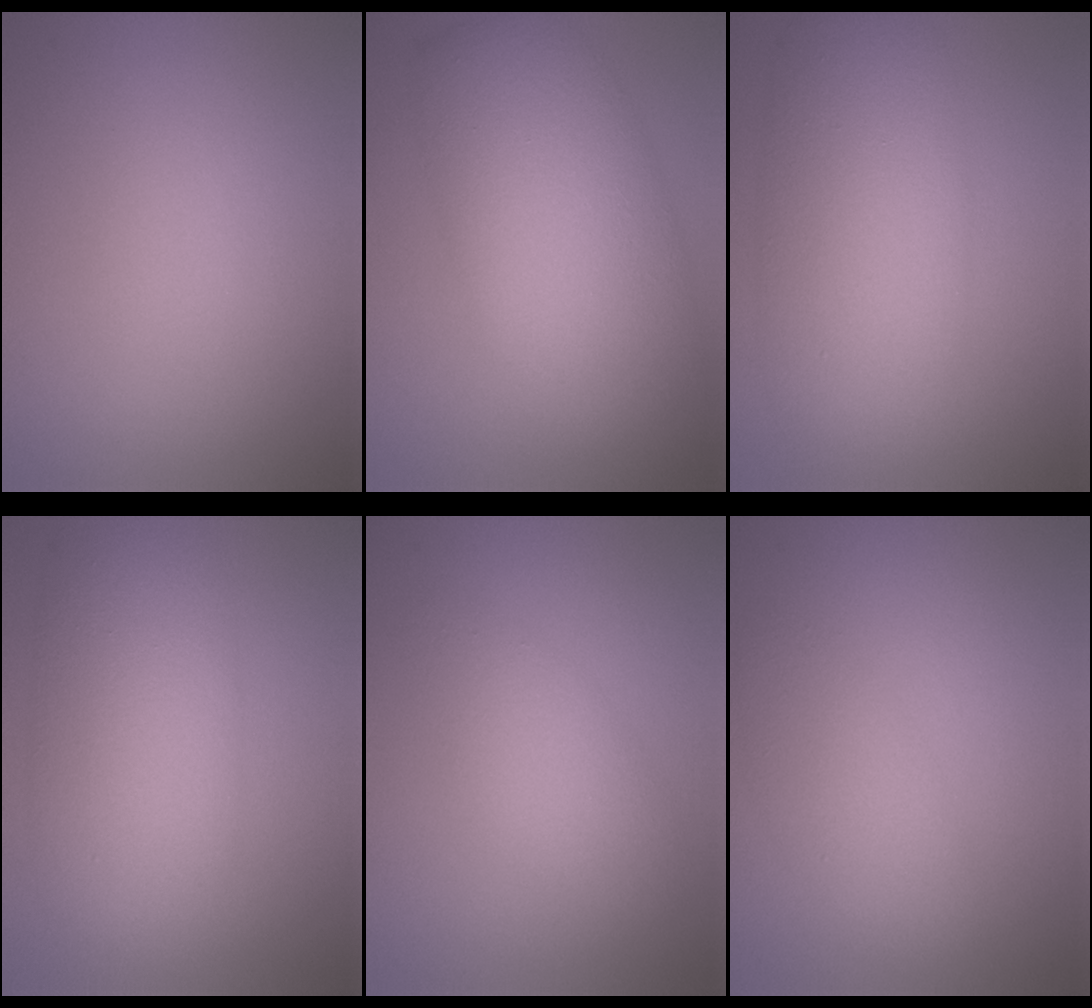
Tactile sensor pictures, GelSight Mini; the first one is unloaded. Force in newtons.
{"total": 9.3, "press": 9.3, "slide": 0.3}
{"total": 7.4, "press": 7.4, "slide": 0.2}
{"total": 7.4, "press": 7.4, "slide": 0.2}
{"total": 2.7, "press": 2.7, "slide": 0.2}
{"total": 2.7, "press": 2.7, "slide": 0.0}